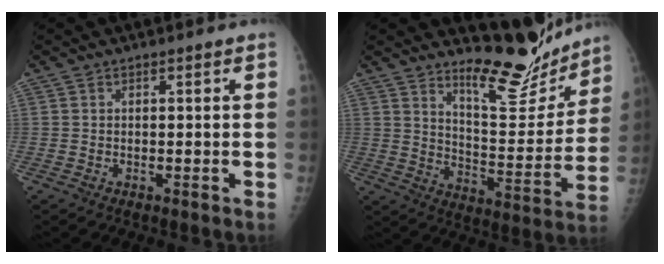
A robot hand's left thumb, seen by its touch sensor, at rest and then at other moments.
{"total": 14.4, "force": [12.9, 3.6, 5.2], "torque": [-0.041, -0.117, 0.200]}